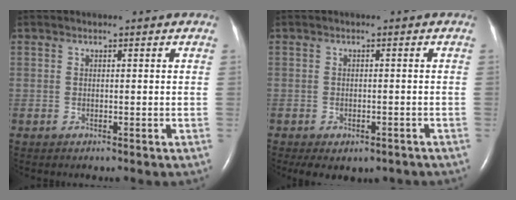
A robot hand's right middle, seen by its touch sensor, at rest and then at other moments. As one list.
[{"total": 5.3, "force": [-3.7, 2.8, 2.4], "torque": [-0.030, 0.001, -0.045]}]